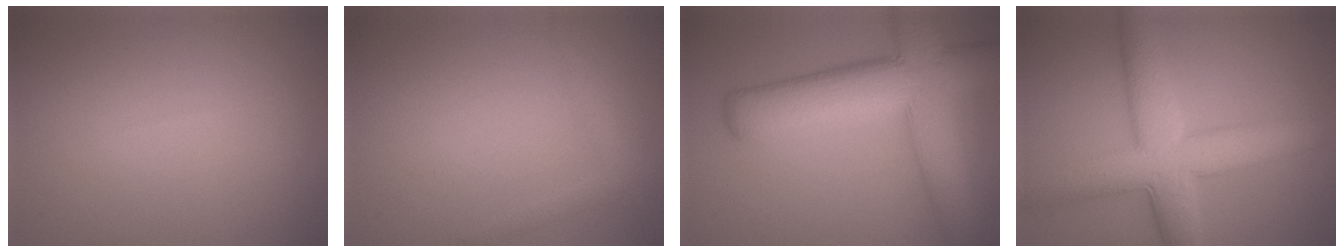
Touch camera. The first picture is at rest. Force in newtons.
{"total": 1.6, "press": 1.6, "slide": 0.1}
{"total": 10.4, "press": 10.3, "slide": 0.8}
{"total": 7.9, "press": 7.8, "slide": 0.2}